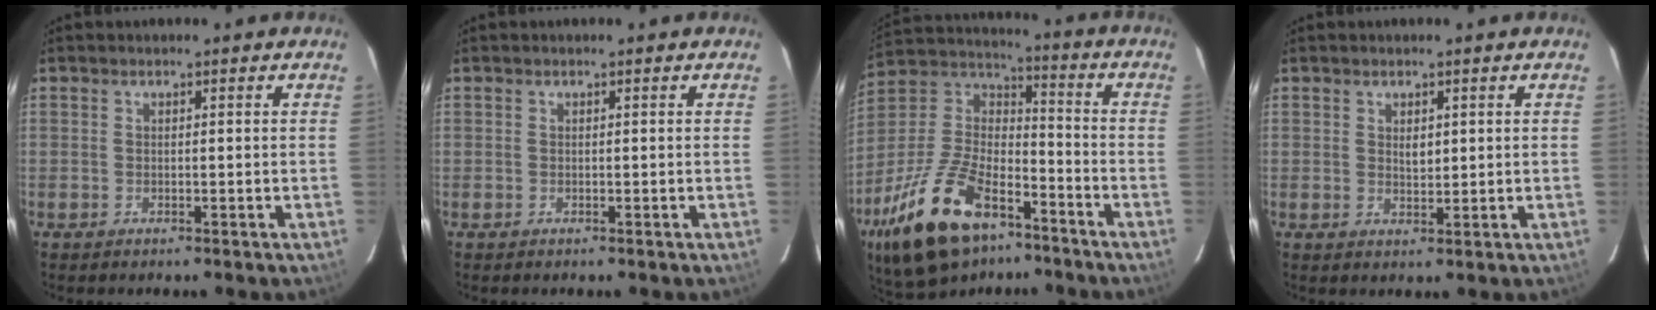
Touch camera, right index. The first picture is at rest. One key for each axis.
{"total": 0.0}
{"total": 24.2, "fx": -14.5, "fy": 11.8, "fz": 15.4, "tx": -0.318, "ty": -0.004, "tz": -0.248}
{"total": 2.1, "fx": 0.6, "fy": 1.3, "fz": 1.5, "tx": -0.022, "ty": 0.000, "tz": 0.013}